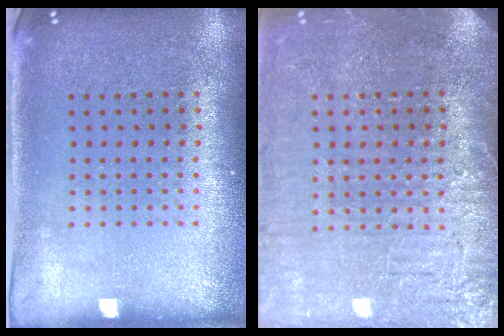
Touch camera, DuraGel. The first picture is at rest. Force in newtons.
{"total": 3.6, "press": 3.4, "slide": 1.3}